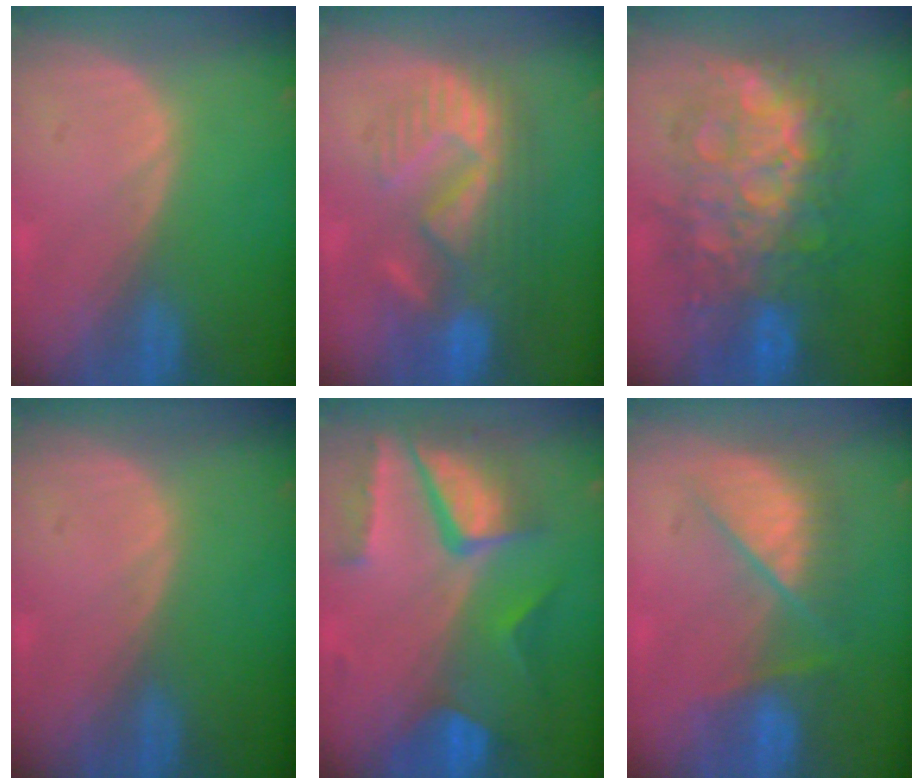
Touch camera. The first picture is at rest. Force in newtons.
{"total": 10.8, "press": 9.7, "slide": 4.7}
{"total": 12.4, "press": 12.4, "slide": 1.2}
{"total": 0.0}
{"total": 10.4, "press": 8.8, "slide": 5.6}
{"total": 7.2, "press": 7.2, "slide": 0.5}